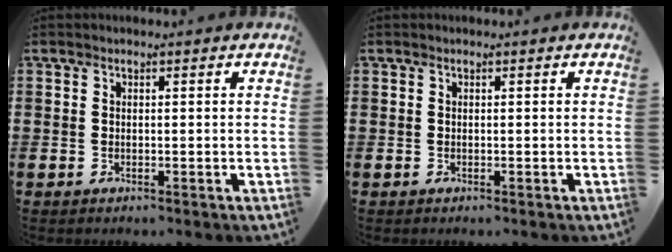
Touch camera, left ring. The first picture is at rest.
{"total": 0.0}